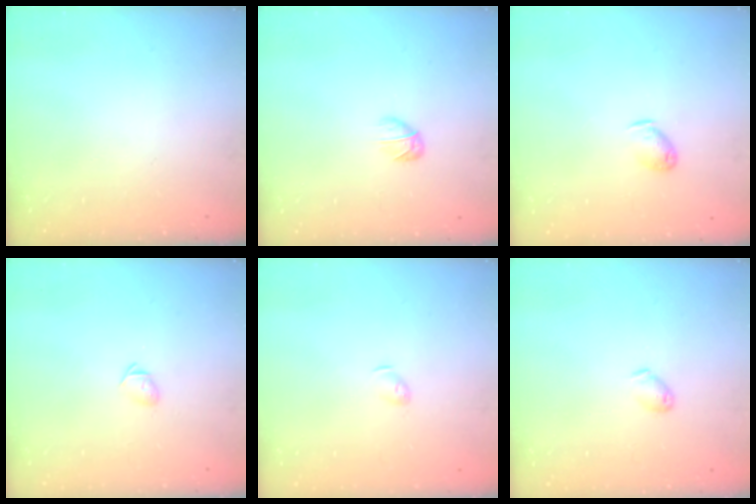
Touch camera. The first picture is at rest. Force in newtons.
{"total": 3.2, "press": 3.0, "slide": 0.9}
{"total": 5.2, "press": 5.2, "slide": 0.7}
{"total": 3.5, "press": 3.3, "slide": 1.0}
{"total": 3.6, "press": 3.5, "slide": 0.8}
{"total": 3.5, "press": 3.5, "slide": 0.6}